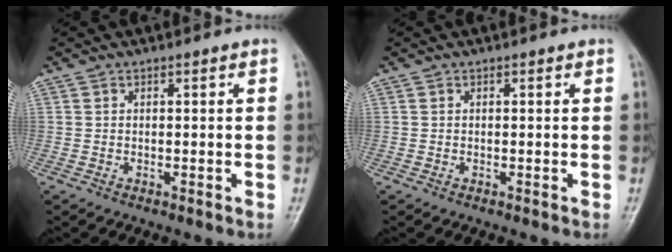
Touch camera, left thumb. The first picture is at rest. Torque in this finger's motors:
{"motor_torque": [-0.02, 0.03, -0.14, -0.07, 0.00]}